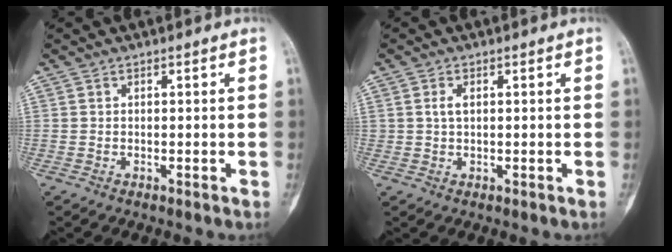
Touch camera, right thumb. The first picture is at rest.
{"total": 1.9, "force": [0.5, 1.1, 1.4], "torque": [-0.028, 0.003, 0.010]}